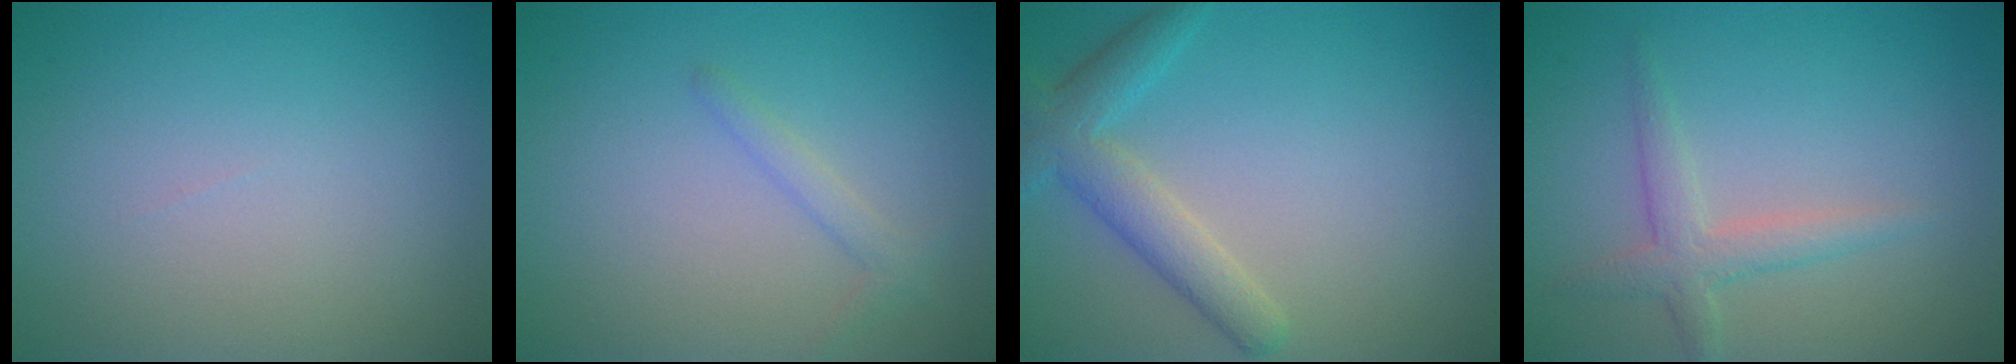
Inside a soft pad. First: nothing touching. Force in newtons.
{"total": 1.3, "press": 1.3, "slide": 0.1}
{"total": 3.7, "press": 3.7, "slide": 0.1}
{"total": 2.5, "press": 2.5, "slide": 0.1}